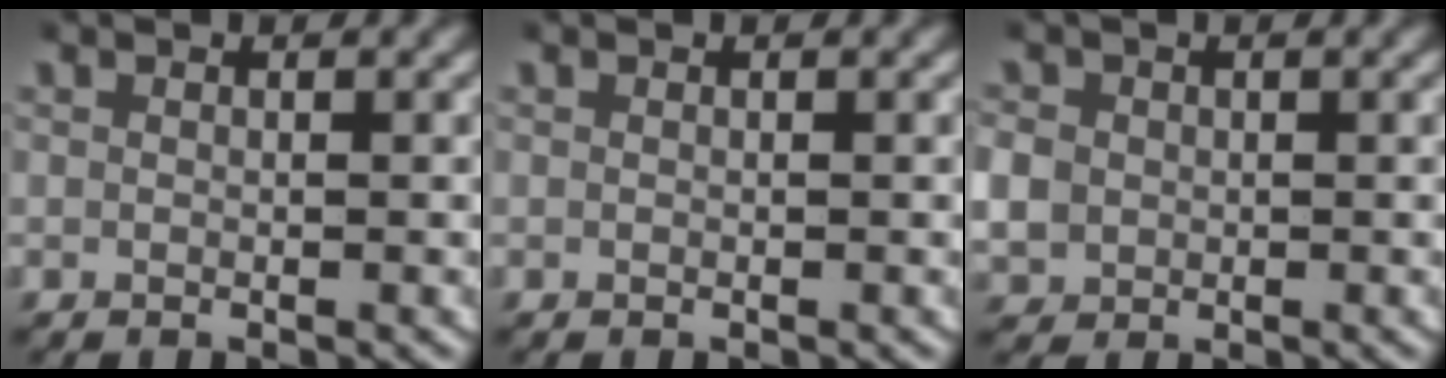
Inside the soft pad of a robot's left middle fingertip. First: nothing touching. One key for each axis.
{"total": 0.0}
{"total": 3.0, "fx": -0.1, "fy": 2.8, "fz": 1.2, "tx": -0.039, "ty": -0.006, "tz": 0.002}